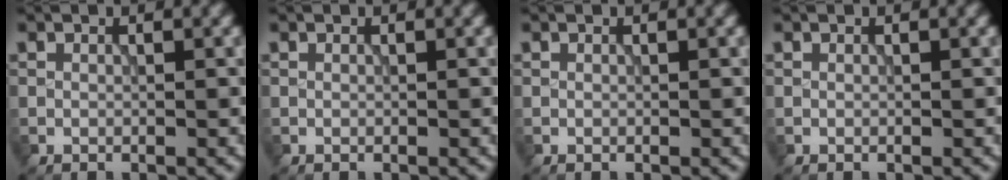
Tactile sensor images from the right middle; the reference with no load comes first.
{"total": 0.0}
{"total": 0.0}
{"total": 0.0}